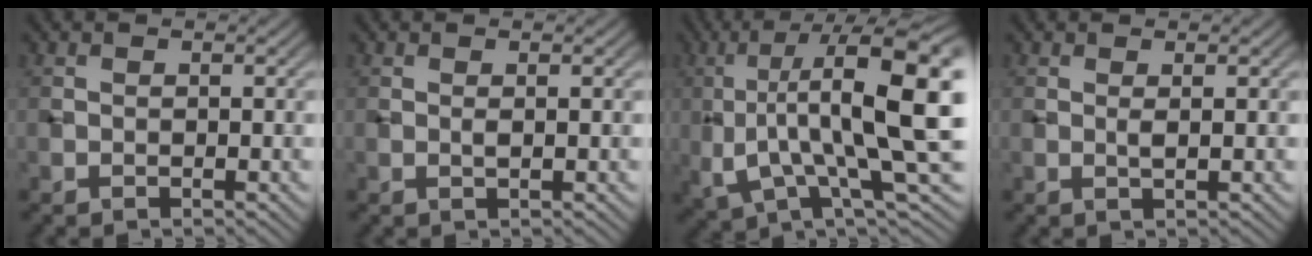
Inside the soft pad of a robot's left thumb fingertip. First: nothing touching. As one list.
[{"total": 0.8, "force": [0.2, 0.0, 0.8], "torque": [-0.018, 0.001, 0.002]}, {"total": 15.8, "force": [0.7, 4.6, 15.1], "torque": [-0.267, 0.008, 0.010]}, {"total": 1.1, "force": [0.3, 0.0, 1.0], "torque": [-0.026, 0.002, 0.004]}]